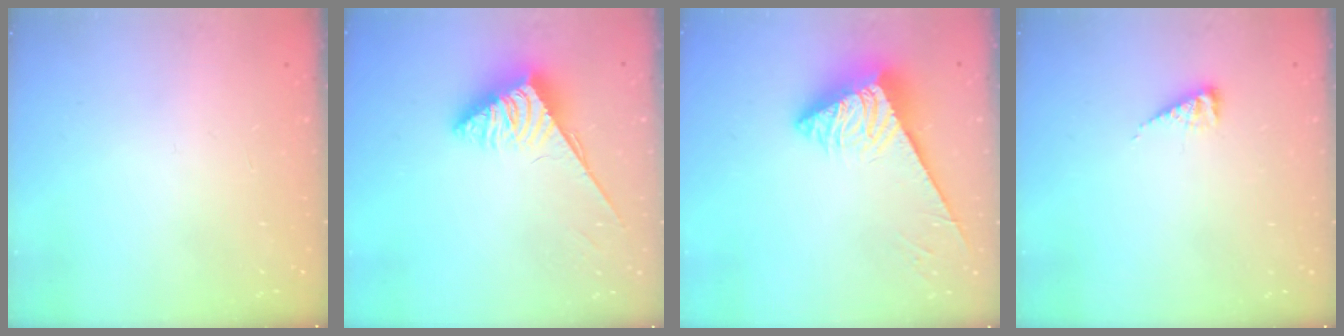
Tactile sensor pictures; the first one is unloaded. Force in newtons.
{"total": 3.8, "press": 3.8, "slide": 0.6}
{"total": 5.2, "press": 5.1, "slide": 0.5}
{"total": 5.2, "press": 5.1, "slide": 0.6}